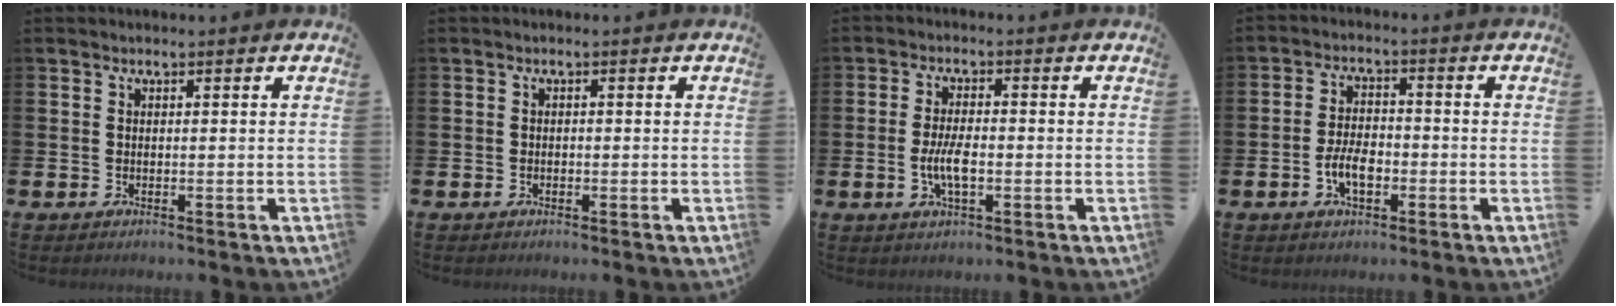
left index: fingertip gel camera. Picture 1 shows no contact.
{"total": 0.6, "force": [-0.3, 0.4, 0.2], "torque": [-0.012, 0.007, -0.006]}
{"total": 4.4, "force": [-0.9, 1.6, 4.0], "torque": [-0.076, 0.003, -0.018]}
{"total": 4.5, "force": [-1.4, 2.4, 3.5], "torque": [-0.068, 0.007, -0.029]}